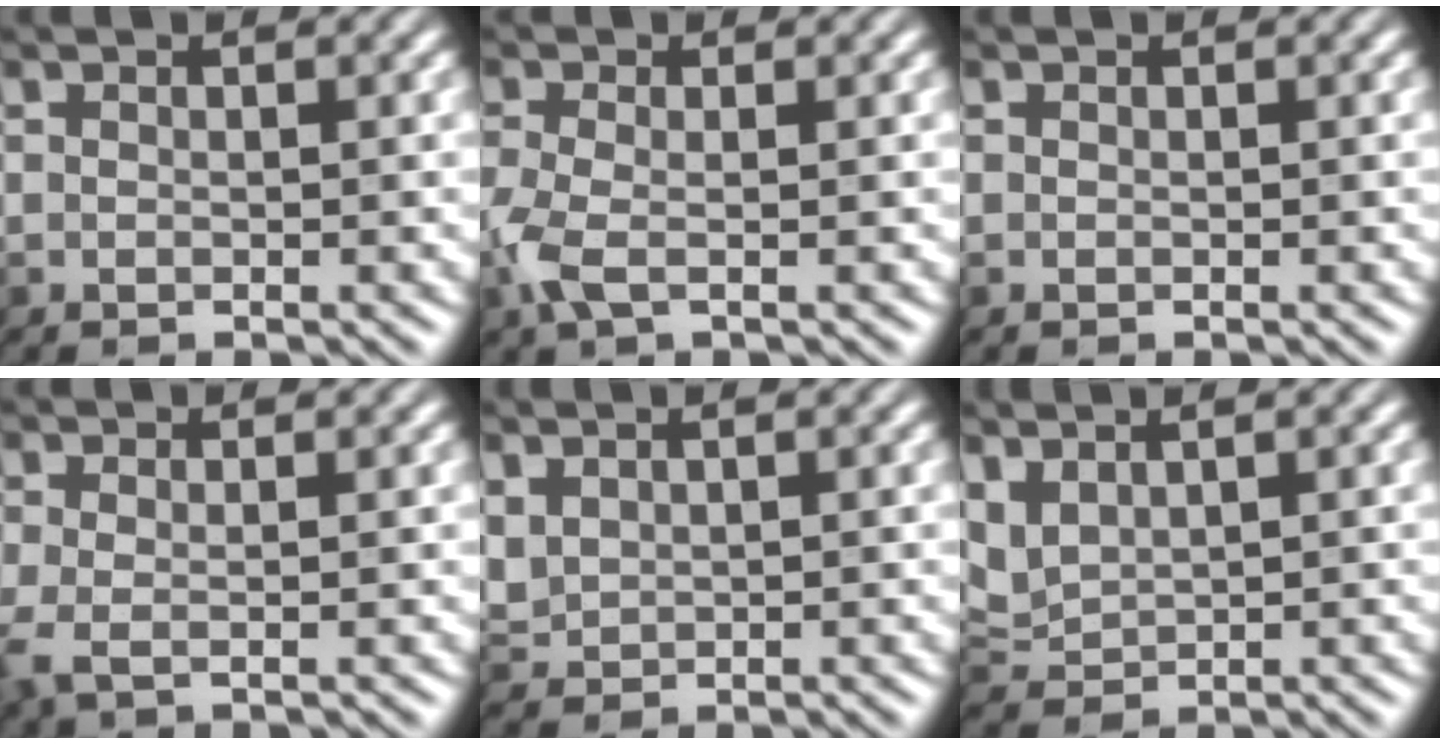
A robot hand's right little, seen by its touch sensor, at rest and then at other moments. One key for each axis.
{"total": 2.6, "fx": -0.8, "fy": 1.2, "fz": 2.2, "tx": -0.068, "ty": 0.000, "tz": -0.018}
{"total": 0.0}
{"total": 2.3, "fx": -0.5, "fy": 1.4, "fz": 1.8, "tx": -0.057, "ty": 0.001, "tz": -0.013}
{"total": 1.6, "fx": 0.9, "fy": 1.2, "fz": 0.6, "tx": -0.019, "ty": -0.006, "tz": 0.028}
{"total": 2.1, "fx": 1.4, "fy": 1.2, "fz": 1.0, "tx": -0.033, "ty": 0.000, "tz": 0.037}